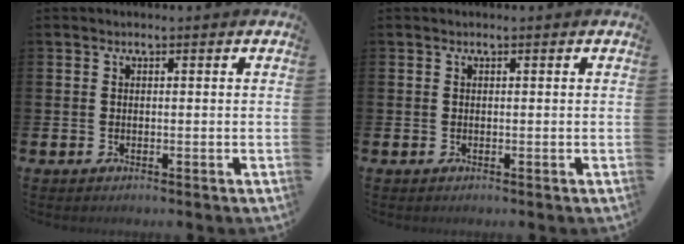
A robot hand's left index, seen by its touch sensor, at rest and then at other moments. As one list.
[{"total": 0.0}]